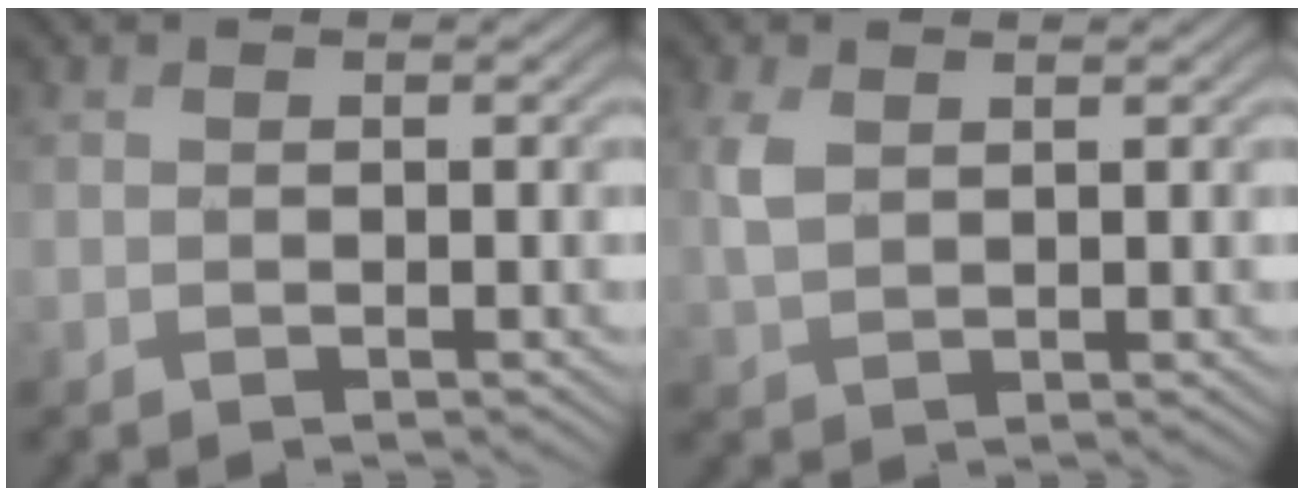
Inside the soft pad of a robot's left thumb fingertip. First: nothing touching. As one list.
[{"total": 3.2, "force": [1.9, 1.1, 2.3], "torque": [-0.063, 0.010, 0.039]}]